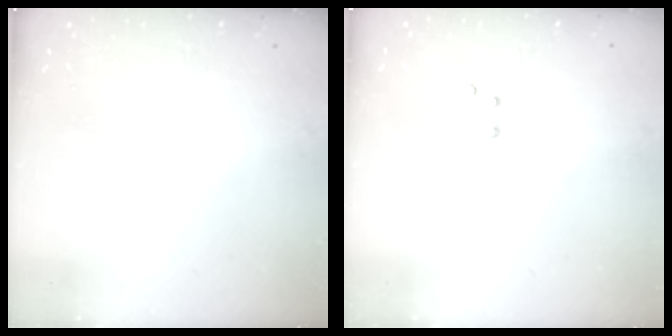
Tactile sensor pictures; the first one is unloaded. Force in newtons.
{"total": 2.8, "press": 2.8, "slide": 0.7}